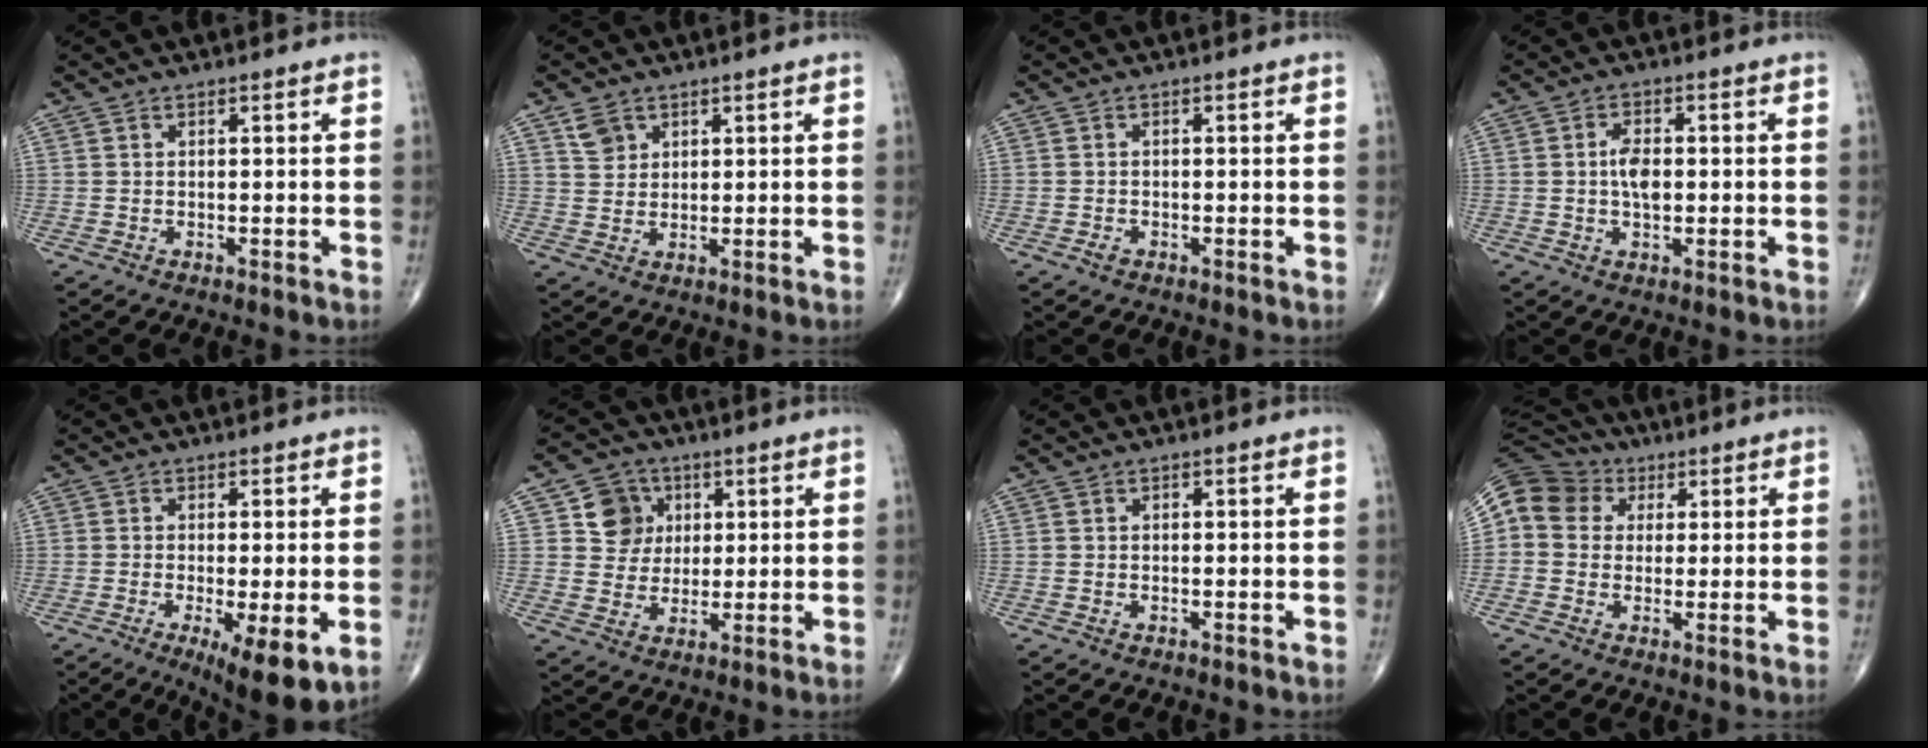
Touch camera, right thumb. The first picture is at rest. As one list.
[{"total": 3.6, "force": [2.1, 2.7, 1.3], "torque": [-0.009, -0.011, 0.042]}, {"total": 1.0, "force": [-0.6, 0.7, 0.5], "torque": [-0.009, 0.003, -0.012]}, {"total": 4.4, "force": [0.0, 2.4, 3.6], "torque": [-0.064, 0.002, -0.004]}, {"total": 10.5, "force": [-3.6, 2.9, 9.4], "torque": [-0.145, -0.020, -0.051]}, {"total": 7.6, "force": [2.2, 6.9, 2.3], "torque": [-0.003, -0.003, 0.037]}, {"total": 0.0}, {"total": 10.8, "force": [2.3, 9.8, 4.1], "torque": [-0.063, 0.027, 0.031]}]